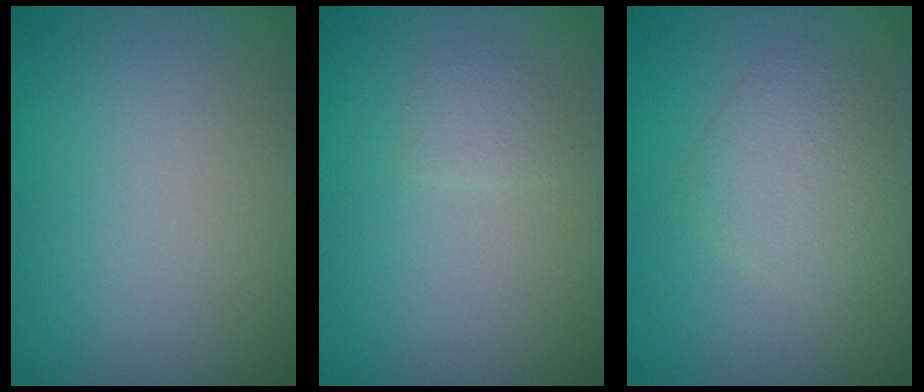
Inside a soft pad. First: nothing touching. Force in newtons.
{"total": 1.0, "press": 1.0, "slide": 0.1}
{"total": 2.8, "press": 2.8, "slide": 0.1}